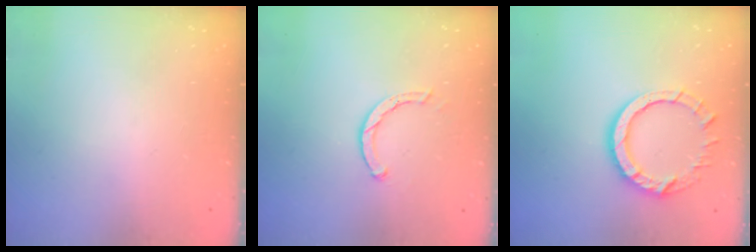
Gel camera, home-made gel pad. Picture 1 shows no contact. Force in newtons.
{"total": 2.0, "press": 2.0, "slide": 0.2}
{"total": 10.5, "press": 10.4, "slide": 1.0}